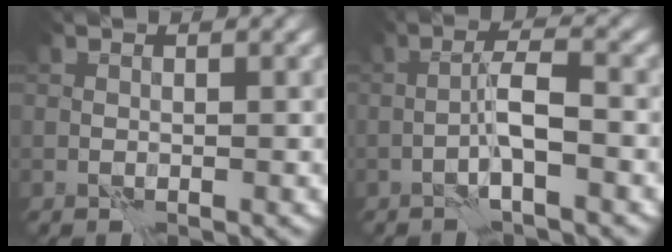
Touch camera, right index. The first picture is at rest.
{"total": 2.7, "force": [-0.9, 0.1, 2.5], "torque": [-0.048, 0.013, -0.022]}